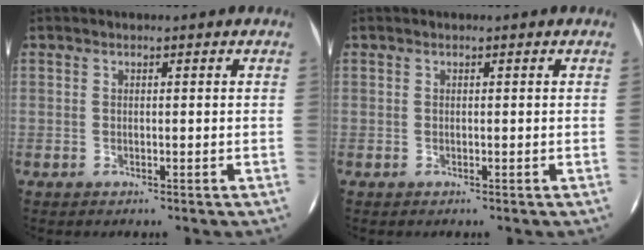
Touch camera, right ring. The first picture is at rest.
{"total": 0.0}